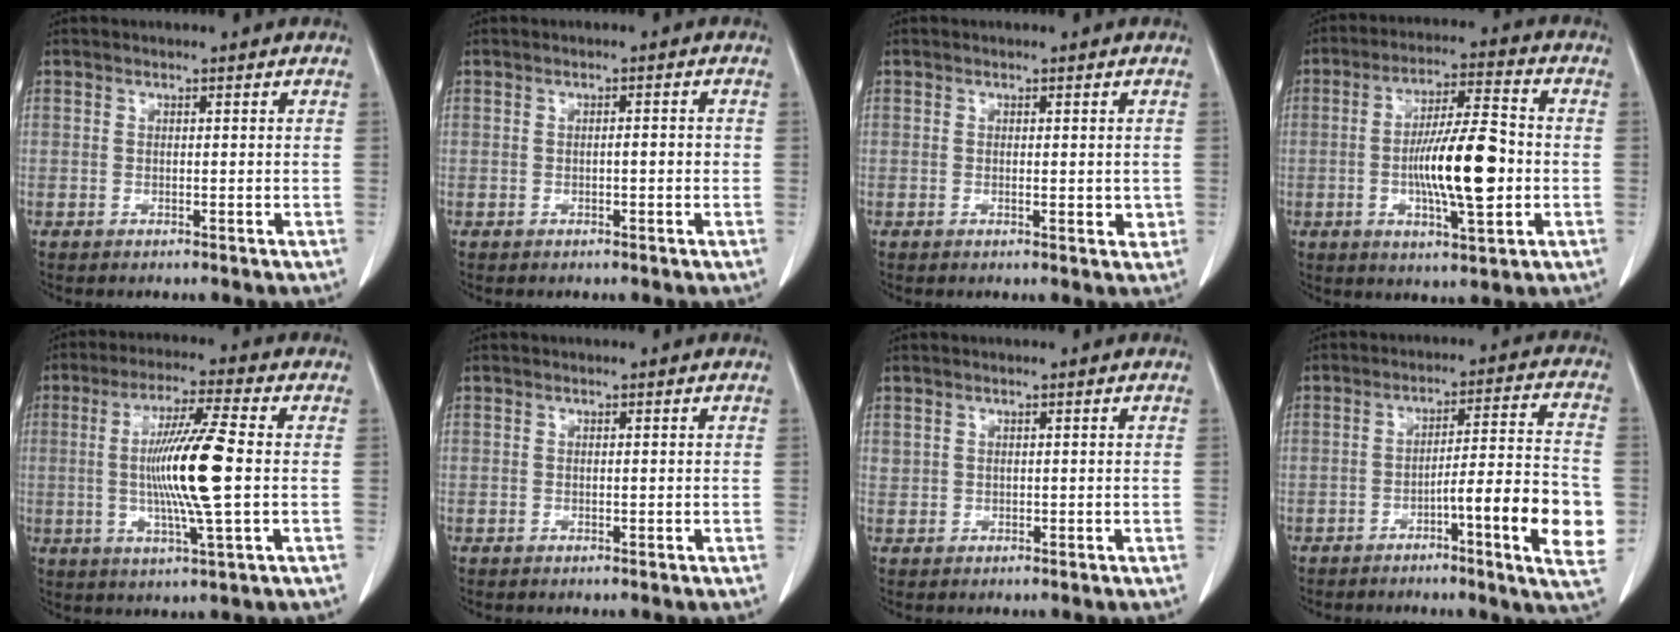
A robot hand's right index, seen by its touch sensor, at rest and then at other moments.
{"total": 1.4, "force": [-0.3, 0.3, 1.4], "torque": [-0.020, 0.002, -0.004]}
{"total": 2.0, "force": [-0.1, 0.9, 1.8], "torque": [-0.025, -0.003, 0.001]}
{"total": 12.9, "force": [-1.9, 2.3, 12.5], "torque": [-0.221, 0.002, -0.030]}
{"total": 12.1, "force": [-0.2, -0.2, 12.1], "torque": [-0.231, -0.006, -0.006]}
{"total": 0.0}
{"total": 0.8, "force": [0.4, 0.7, 0.1], "torque": [0.008, 0.009, 0.007]}
{"total": 13.3, "force": [-4.1, 0.2, 12.7], "torque": [-0.167, 0.004, -0.060]}